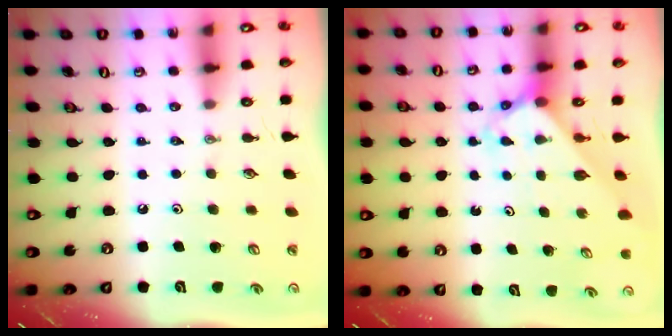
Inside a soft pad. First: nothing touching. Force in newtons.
{"total": 2.7, "press": 2.7, "slide": 0.1}